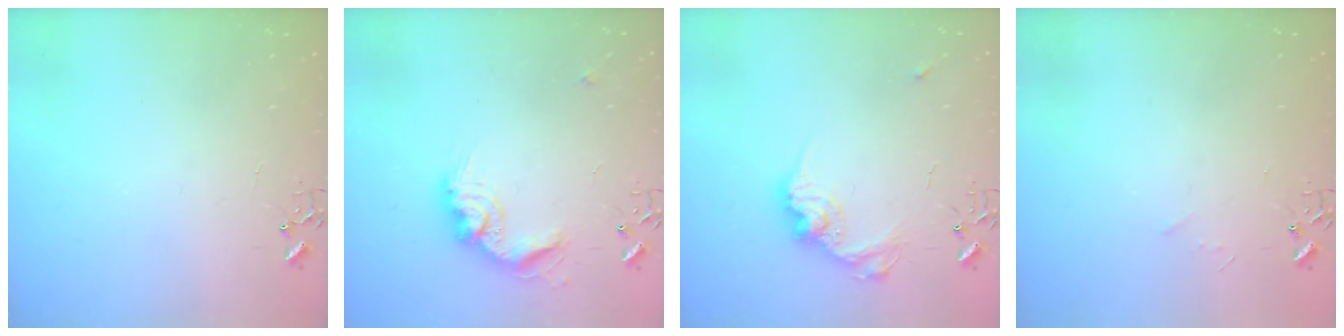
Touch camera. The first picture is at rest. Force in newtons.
{"total": 15.0, "press": 15.0, "slide": 0.6}
{"total": 13.5, "press": 13.5, "slide": 0.8}
{"total": 3.5, "press": 3.5, "slide": 0.4}